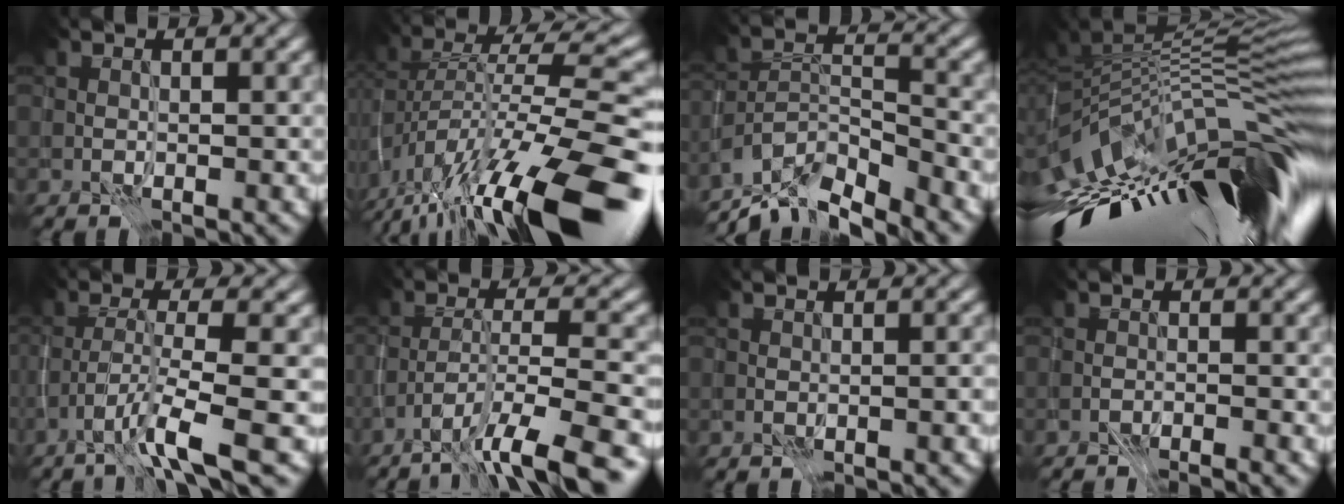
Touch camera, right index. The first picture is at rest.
{"total": 14.4, "force": [-7.2, 4.5, 11.7], "torque": [-0.209, 0.016, -0.116]}
{"total": 7.9, "force": [-6.9, 2.1, 3.2], "torque": [-0.052, -0.001, -0.122]}
{"total": 15.1, "force": [-3.2, 4.7, 13.9], "torque": [-0.191, 0.005, -0.044]}
{"total": 4.8, "force": [-2.7, 0.4, 4.0], "torque": [-0.063, 0.007, -0.054]}
{"total": 8.9, "force": [-6.1, 1.7, 6.2], "torque": [-0.090, 0.010, -0.101]}
{"total": 1.1, "force": [-0.9, 0.2, 0.6], "torque": [-0.001, 0.007, -0.011]}
{"total": 2.7, "force": [-2.7, 0.0, 0.4], "torque": [-0.006, 0.004, -0.040]}